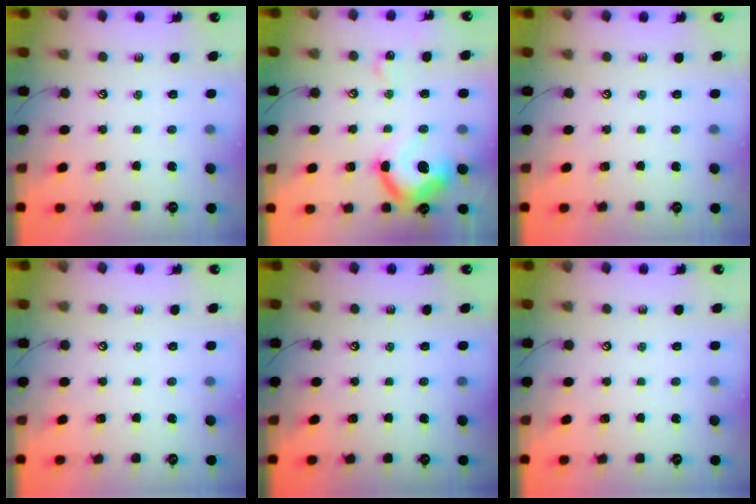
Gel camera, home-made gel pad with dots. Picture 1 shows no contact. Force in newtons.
{"total": 14.1, "press": 14.0, "slide": 1.6}
{"total": 0.0}
{"total": 0.0}
{"total": 0.0}
{"total": 0.0}